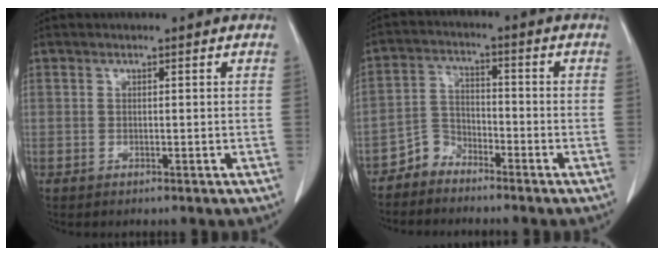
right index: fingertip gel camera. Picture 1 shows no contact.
{"total": 4.1, "force": [-3.5, 2.2, -0.2], "torque": [0.010, 0.008, -0.072]}